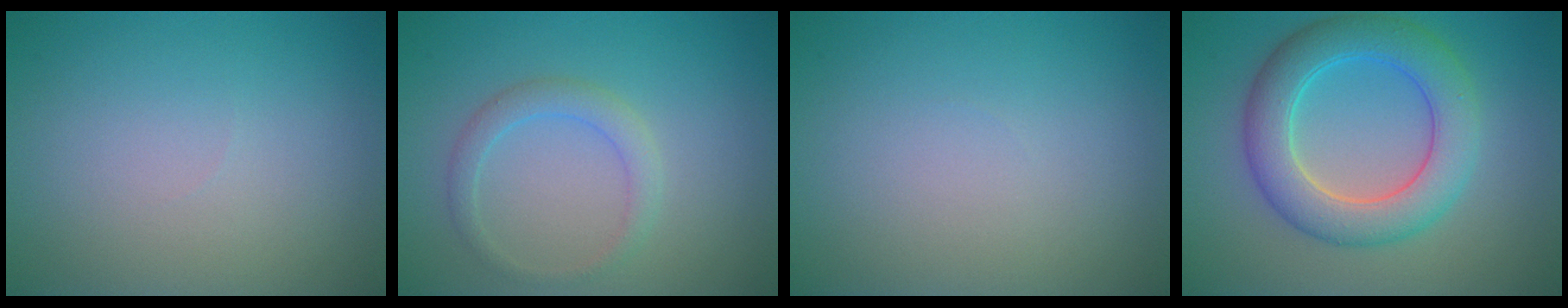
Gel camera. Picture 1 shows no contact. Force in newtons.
{"total": 2.0, "press": 2.0, "slide": 0.3}
{"total": 0.0}
{"total": 6.6, "press": 6.6, "slide": 0.2}